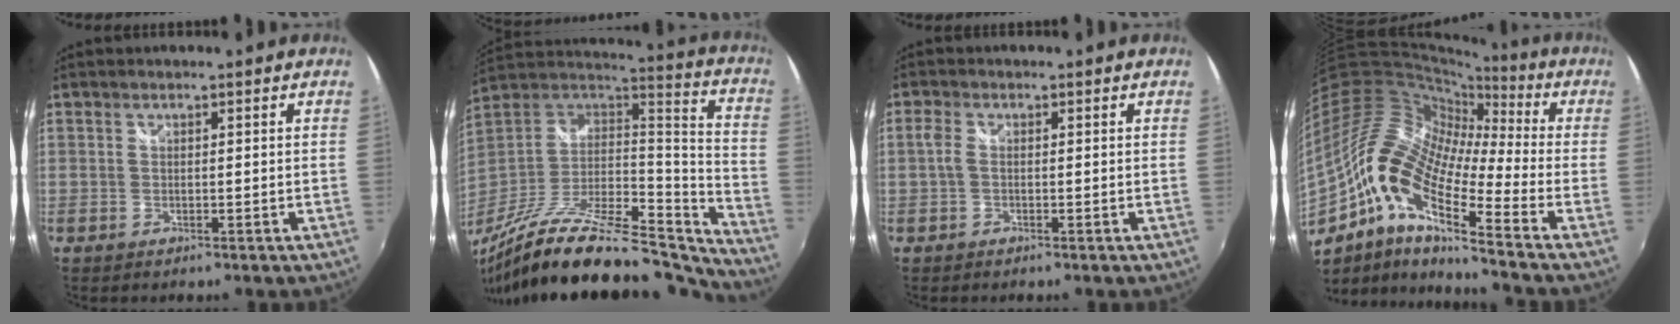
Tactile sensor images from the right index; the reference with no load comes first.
{"total": 29.5, "force": [-24.5, 7.7, 14.7], "torque": [-0.228, -0.028, -0.390]}
{"total": 1.9, "force": [0.0, 1.1, 1.6], "torque": [-0.038, 0.004, -0.003]}
{"total": 18.0, "force": [-6.6, 5.7, 15.8], "torque": [-0.263, -0.009, -0.152]}